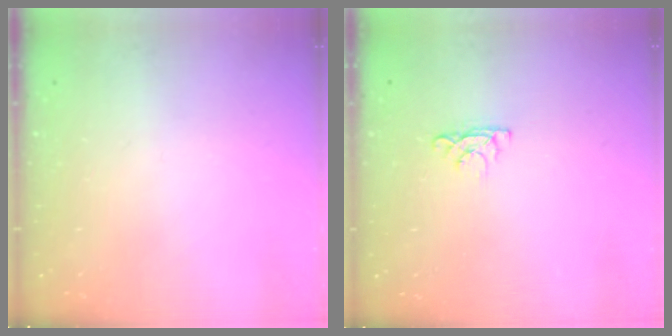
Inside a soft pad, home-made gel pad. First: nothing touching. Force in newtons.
{"total": 4.0, "press": 4.0, "slide": 0.5}